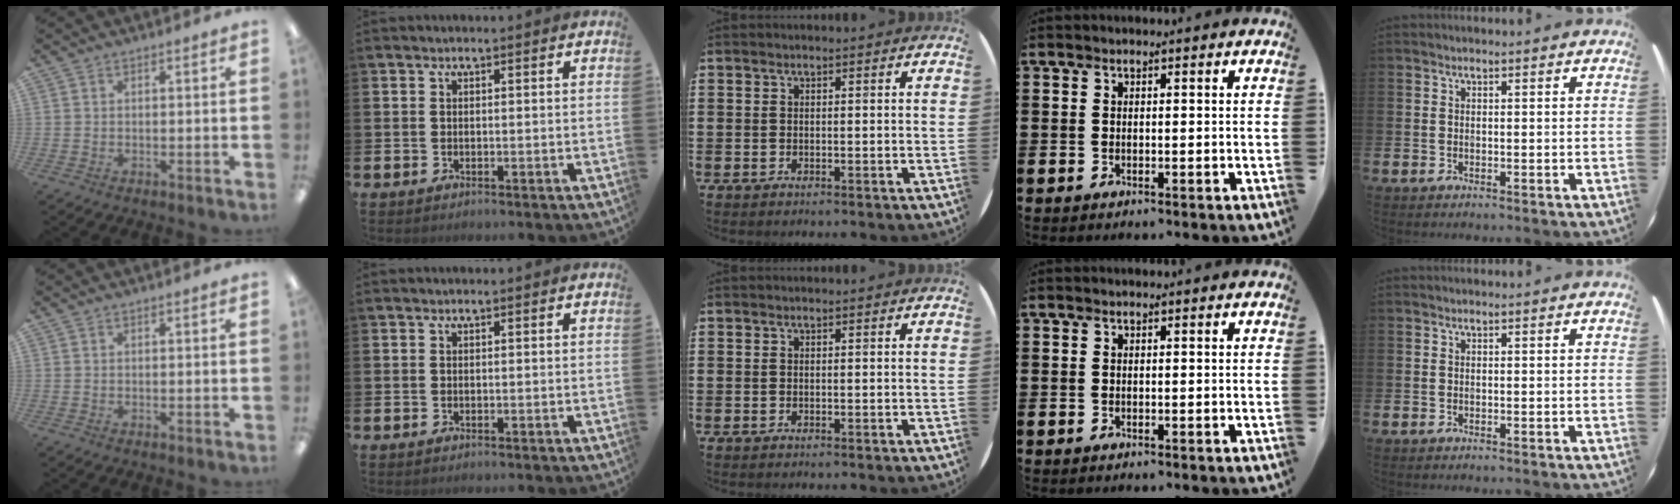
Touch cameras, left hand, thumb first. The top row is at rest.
{}